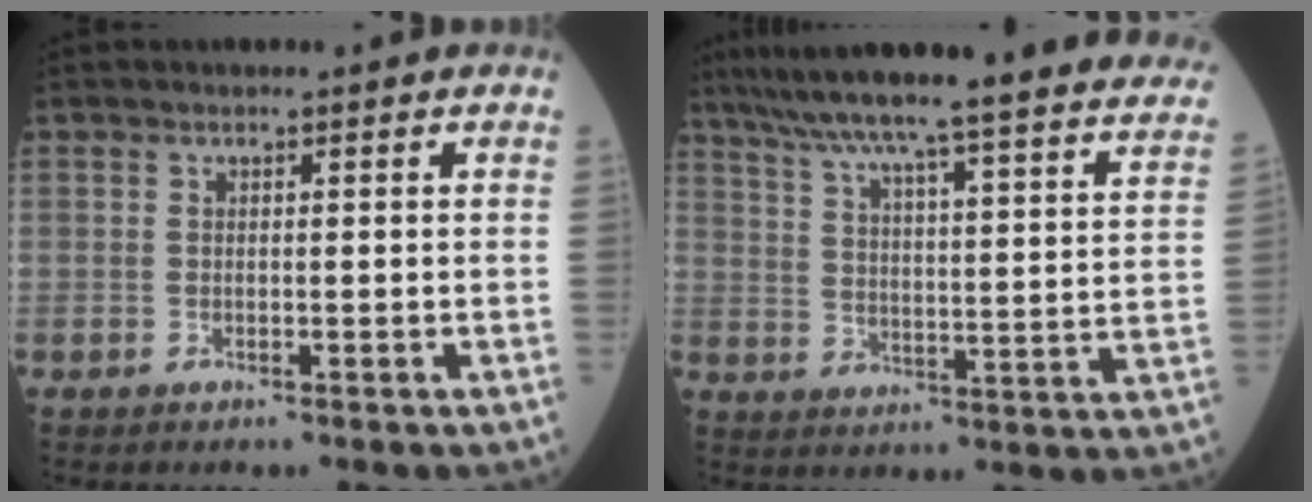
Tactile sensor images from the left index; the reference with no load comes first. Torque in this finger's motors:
{"motor_torque": [0.96, -1.18, 0.66, 0.15]}